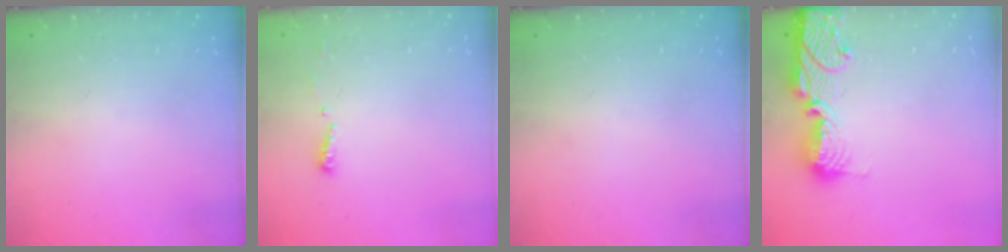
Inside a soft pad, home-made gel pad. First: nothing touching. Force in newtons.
{"total": 3.9, "press": 3.9, "slide": 0.4}
{"total": 0.0}
{"total": 13.6, "press": 13.5, "slide": 1.0}